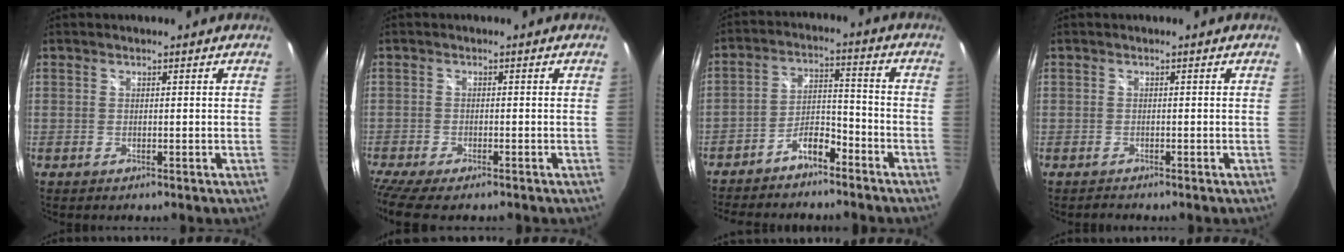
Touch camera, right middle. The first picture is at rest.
{"total": 7.5, "force": [-6.0, 1.5, 4.2], "torque": [-0.102, -0.040, -0.109]}
{"total": 8.7, "force": [-7.1, 2.8, 4.1], "torque": [-0.089, 0.033, -0.121]}
{"total": 0.8, "force": [-0.7, 0.1, -0.1], "torque": [0.001, 0.002, -0.014]}